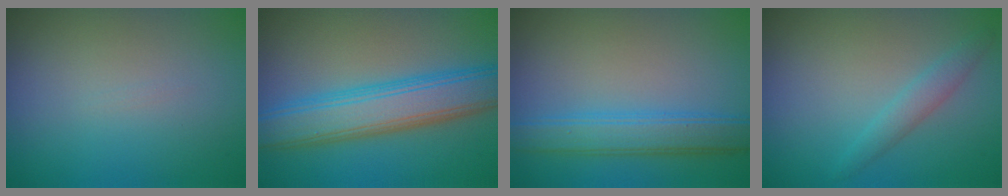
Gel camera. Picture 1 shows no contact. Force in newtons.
{"total": 7.5, "press": 7.5, "slide": 0.4}
{"total": 4.3, "press": 4.3, "slide": 0.2}
{"total": 1.9, "press": 1.9, "slide": 0.1}